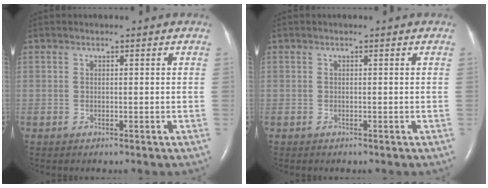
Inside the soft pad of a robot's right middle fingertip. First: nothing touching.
{"total": 0.0}